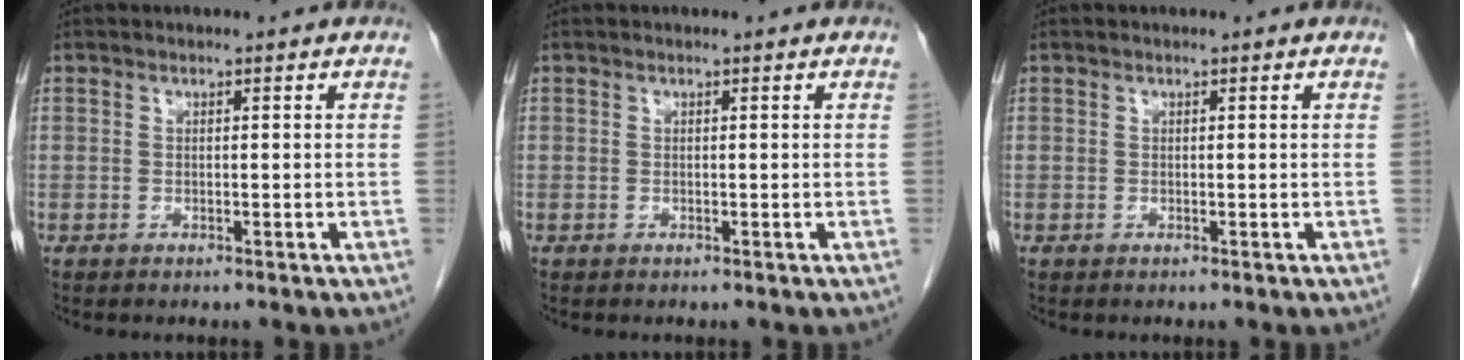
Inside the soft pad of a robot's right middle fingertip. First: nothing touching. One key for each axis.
{"total": 0.0}
{"total": 0.0}